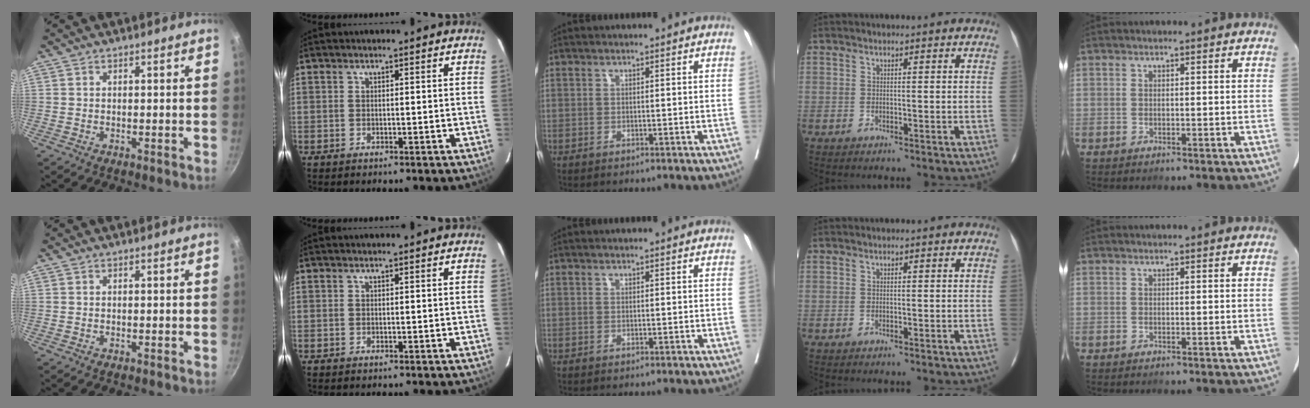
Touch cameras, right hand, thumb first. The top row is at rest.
{}